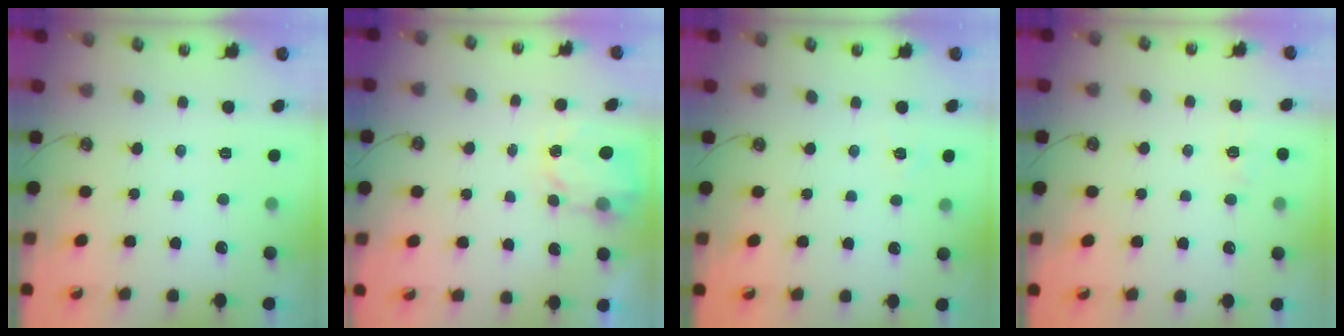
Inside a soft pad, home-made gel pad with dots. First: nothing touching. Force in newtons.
{"total": 2.7, "press": 2.6, "slide": 0.4}
{"total": 4.4, "press": 4.3, "slide": 0.4}
{"total": 5.2, "press": 5.1, "slide": 0.5}